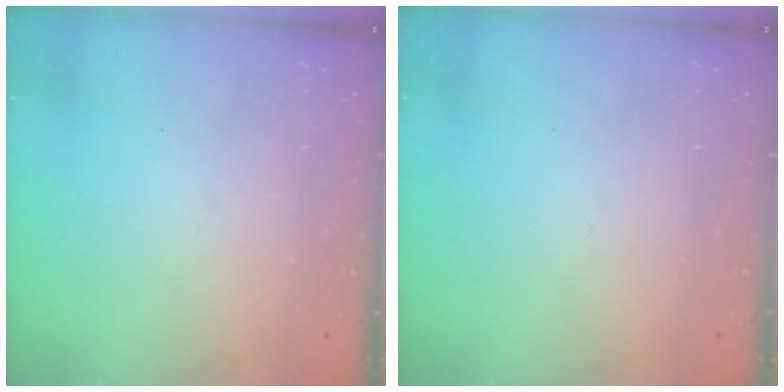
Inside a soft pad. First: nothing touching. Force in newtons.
{"total": 0.0}